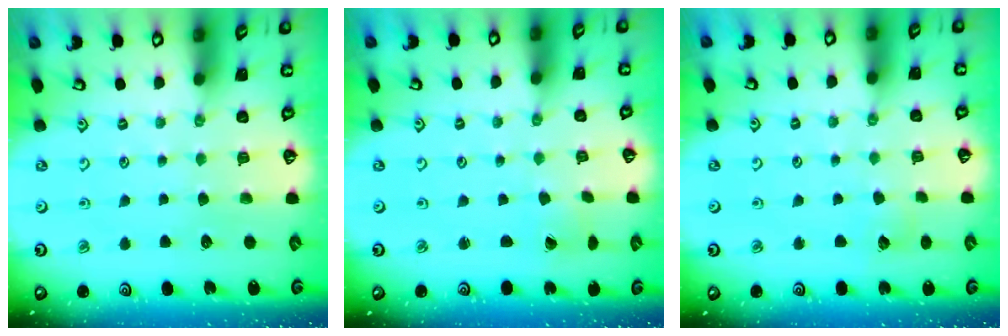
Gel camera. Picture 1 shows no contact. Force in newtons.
{"total": 1.0, "press": 0.9, "slide": 0.4}
{"total": 3.6, "press": 3.6, "slide": 0.3}